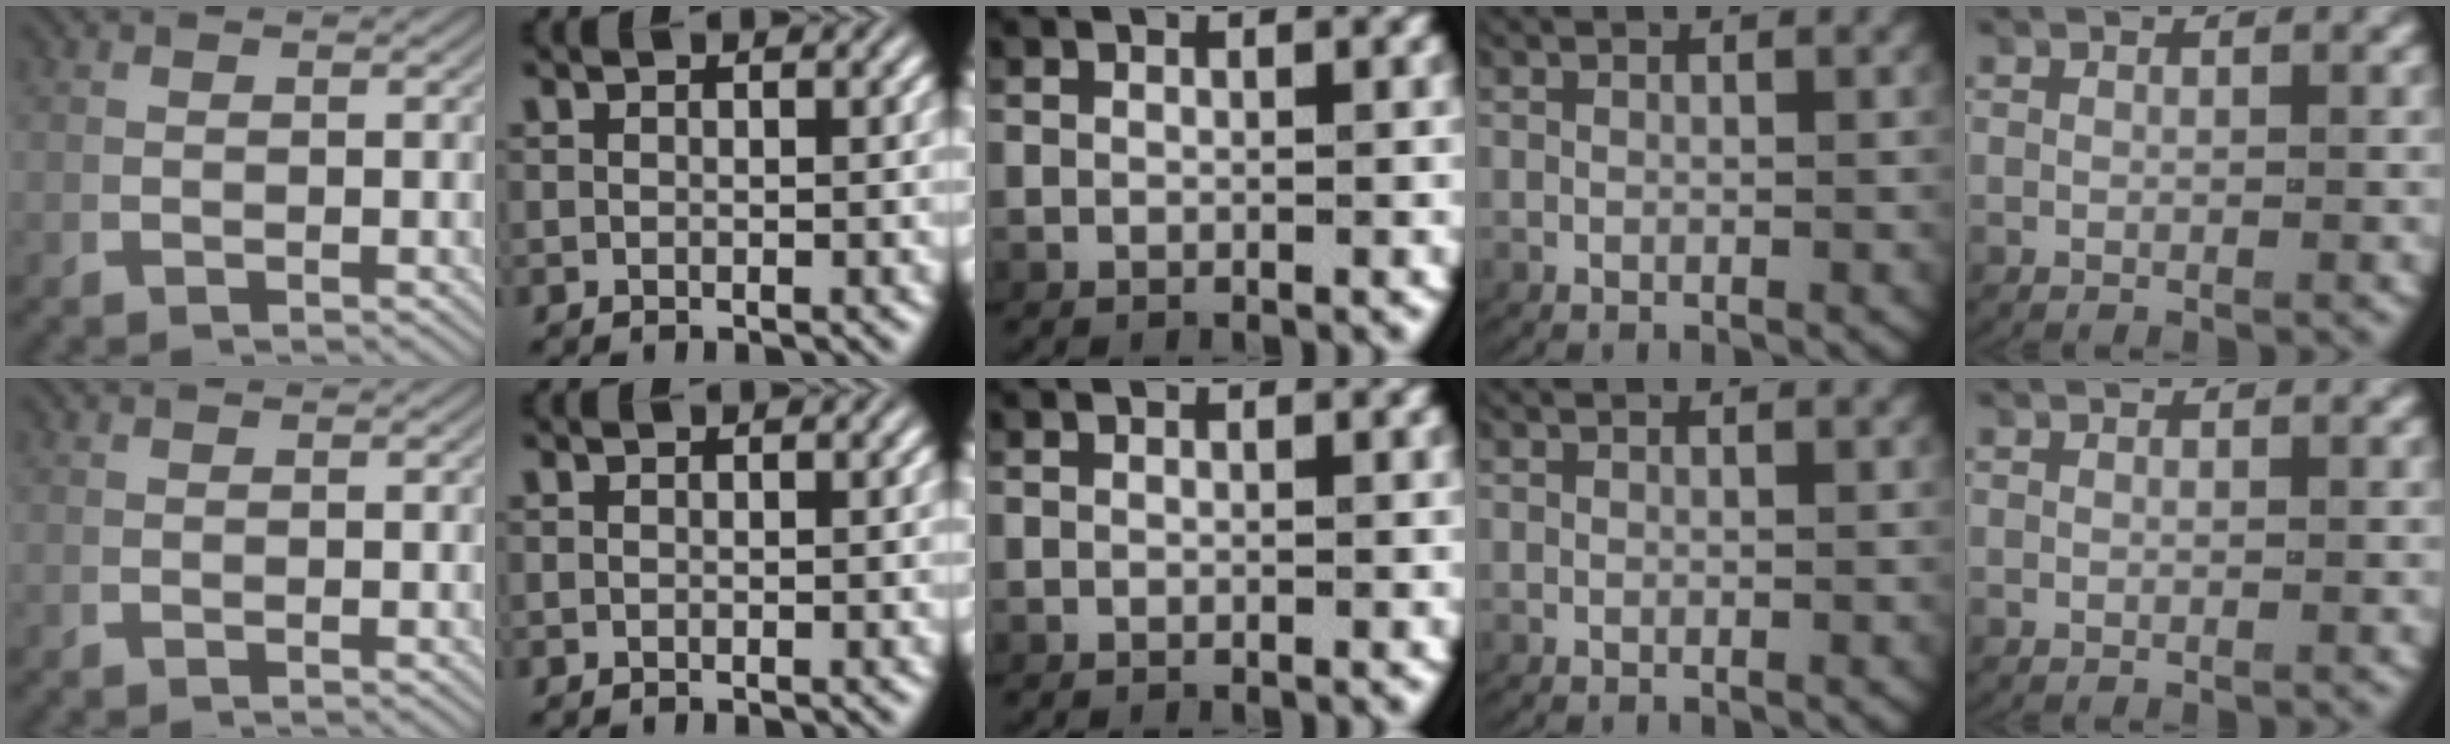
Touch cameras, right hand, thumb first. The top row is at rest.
{}